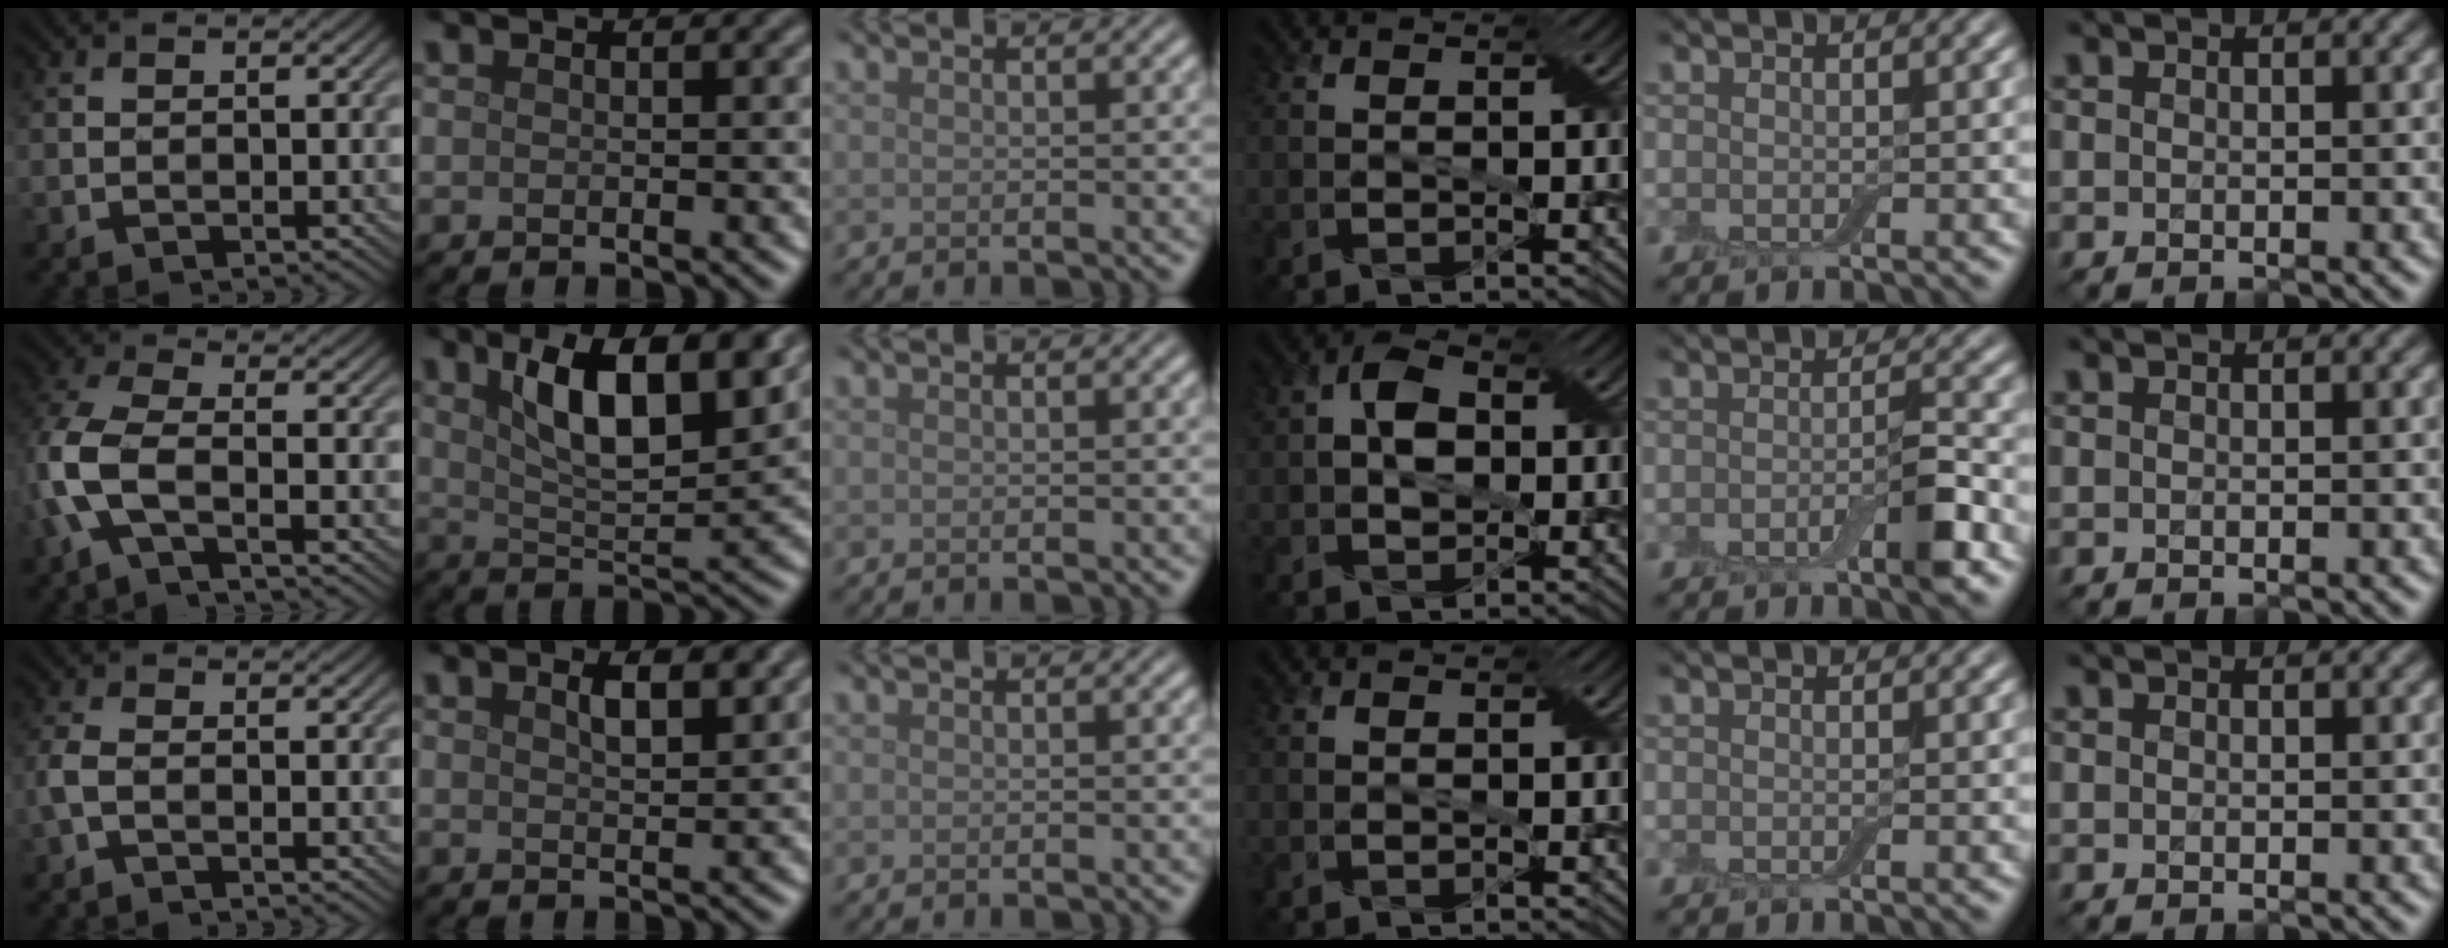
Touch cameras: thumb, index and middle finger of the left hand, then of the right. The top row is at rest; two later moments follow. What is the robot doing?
{"motion": "insert", "object": "box of matches"}